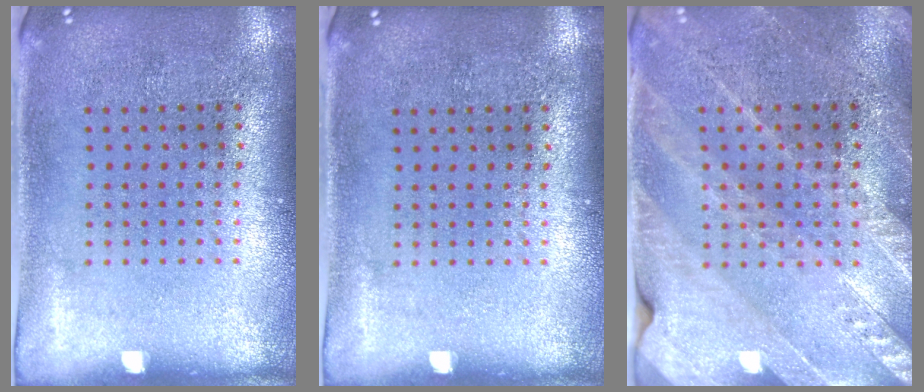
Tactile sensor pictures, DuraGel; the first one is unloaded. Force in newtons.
{"total": 0.0}
{"total": 2.6, "press": 2.5, "slide": 0.6}